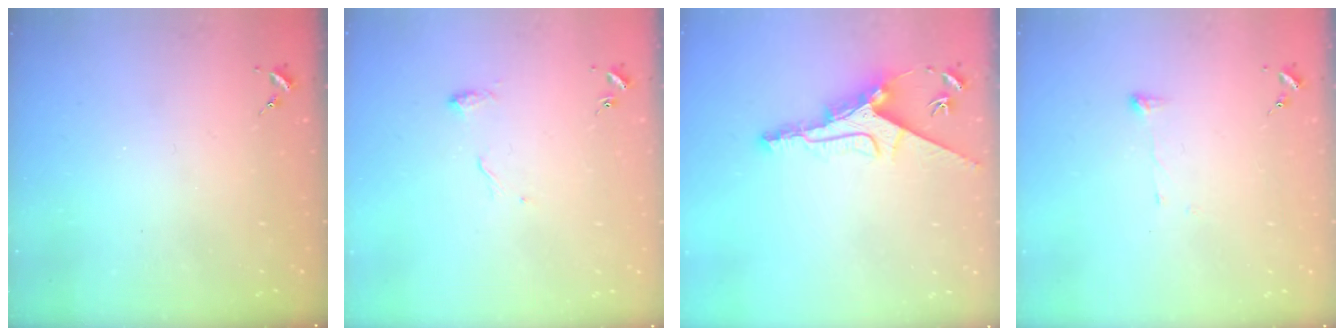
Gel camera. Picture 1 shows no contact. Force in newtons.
{"total": 7.5, "press": 7.5, "slide": 0.4}
{"total": 10.4, "press": 10.4, "slide": 0.2}
{"total": 4.8, "press": 4.7, "slide": 0.4}